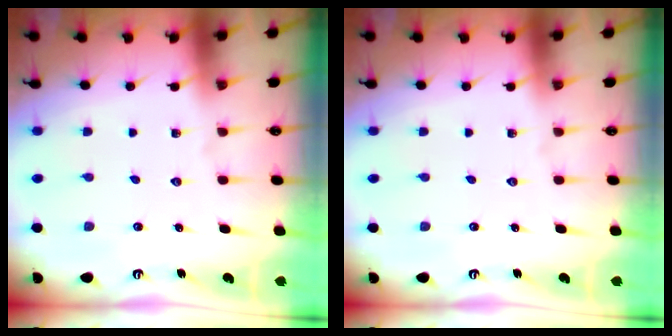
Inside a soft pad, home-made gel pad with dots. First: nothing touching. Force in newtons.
{"total": 0.0}